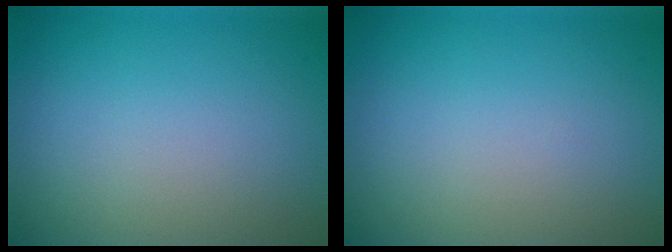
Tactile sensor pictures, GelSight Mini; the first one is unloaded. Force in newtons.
{"total": 0.0}